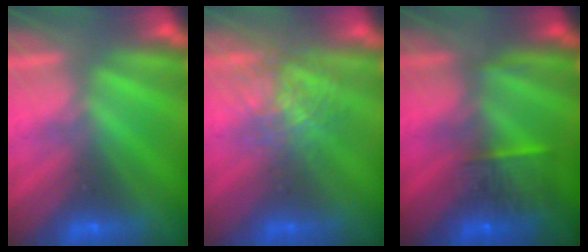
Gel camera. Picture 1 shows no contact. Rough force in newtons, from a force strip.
{"total": 2.7}
{"total": 7.3}